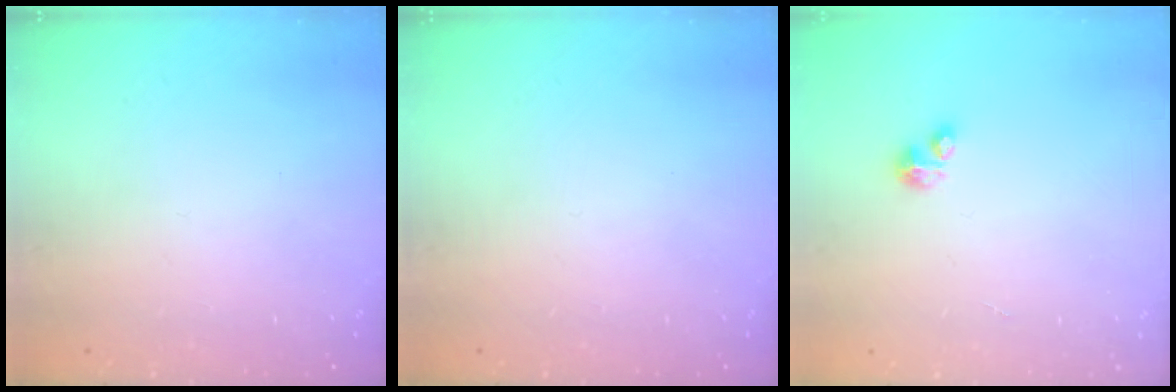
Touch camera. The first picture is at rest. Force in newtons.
{"total": 0.0}
{"total": 2.1, "press": 2.1, "slide": 0.2}